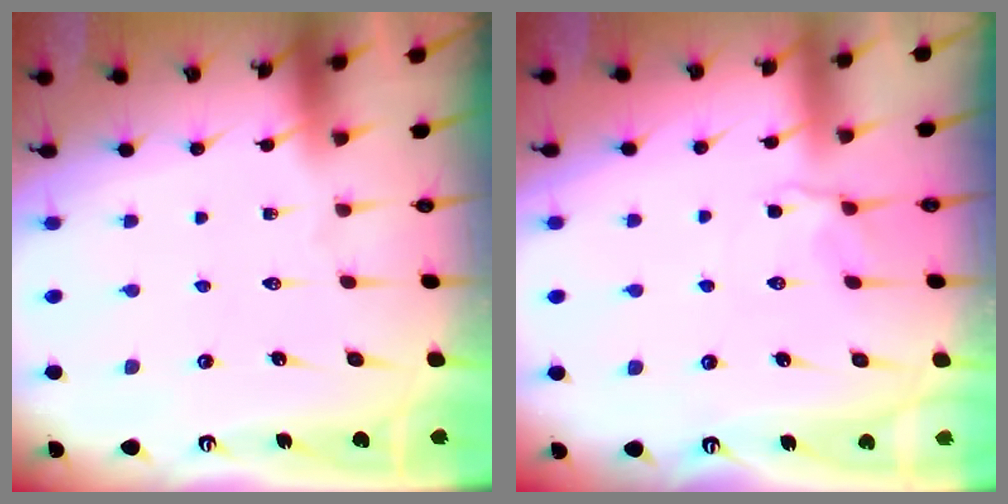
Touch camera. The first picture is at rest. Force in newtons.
{"total": 3.1, "press": 2.7, "slide": 1.4}